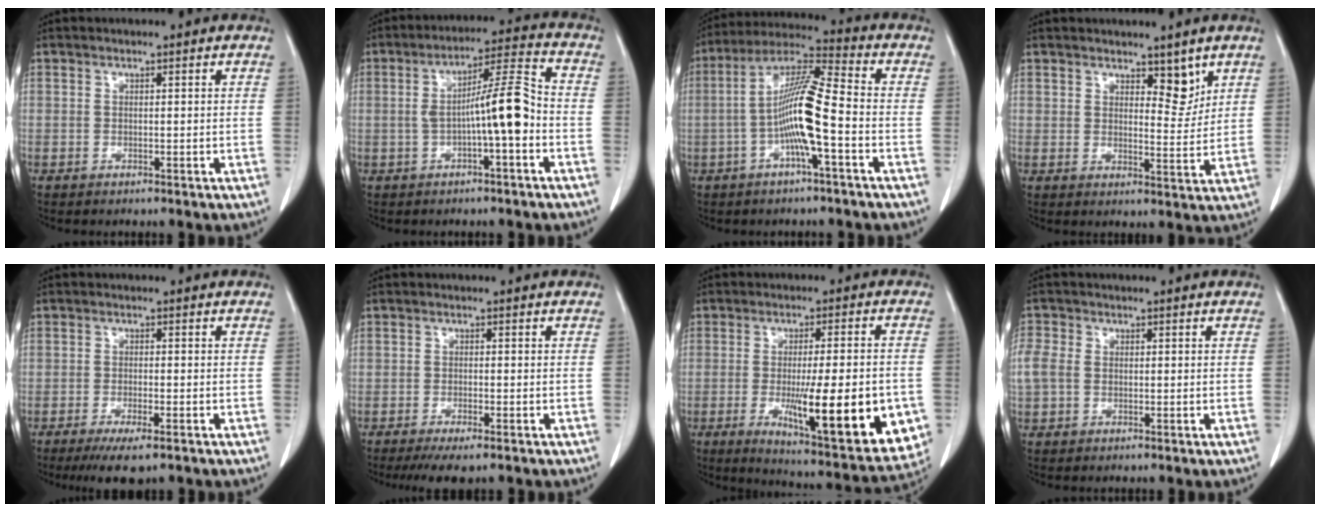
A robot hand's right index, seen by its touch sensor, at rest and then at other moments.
{"total": 8.8, "force": [-1.8, 0.6, 8.6], "torque": [-0.143, 0.025, -0.032]}
{"total": 11.2, "force": [-2.7, 0.7, 10.8], "torque": [-0.213, 0.017, -0.057]}
{"total": 4.6, "force": [3.3, 2.0, 2.5], "torque": [-0.026, -0.010, 0.051]}
{"total": 5.5, "force": [-3.6, 1.0, 4.0], "torque": [-0.066, -0.013, -0.054]}
{"total": 4.7, "force": [-3.3, 1.0, 3.2], "torque": [-0.050, -0.010, -0.048]}
{"total": 20.5, "force": [-5.1, 3.7, 19.5], "torque": [-0.229, -0.026, -0.056]}
{"total": 4.4, "force": [0.1, 3.5, 2.6], "torque": [-0.083, 0.020, 0.003]}